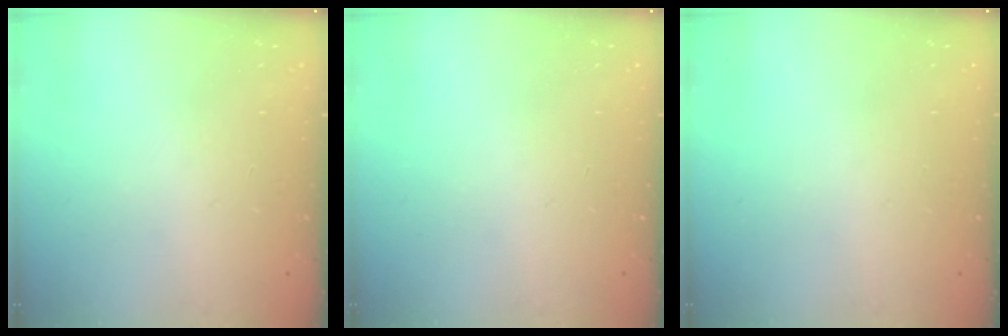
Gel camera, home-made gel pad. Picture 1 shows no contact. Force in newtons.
{"total": 0.0}
{"total": 0.0}